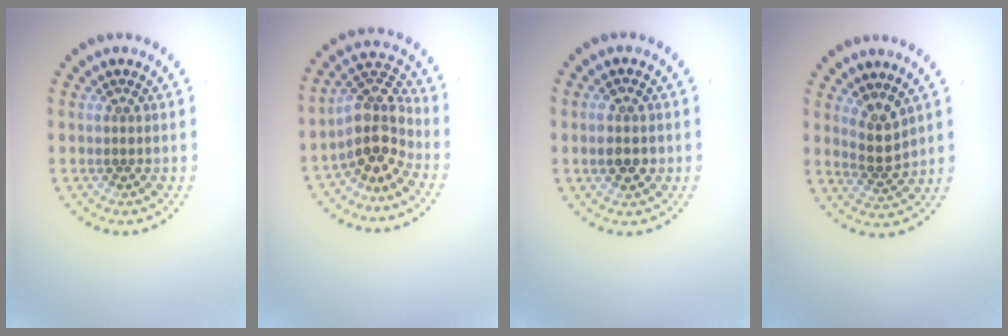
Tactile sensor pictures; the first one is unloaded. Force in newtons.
{"total": 4.0, "press": 3.1, "slide": 2.5}
{"total": 2.8, "press": 2.8, "slide": 0.1}
{"total": 2.5, "press": 2.0, "slide": 1.5}